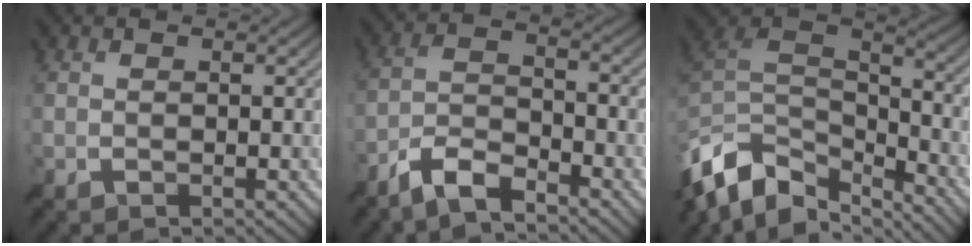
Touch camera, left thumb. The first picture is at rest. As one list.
[{"total": 6.0, "force": [-4.9, 1.5, 3.1], "torque": [-0.061, -0.002, -0.104]}, {"total": 13.9, "force": [-8.9, 7.2, 8.0], "torque": [-0.217, -0.014, -0.150]}]